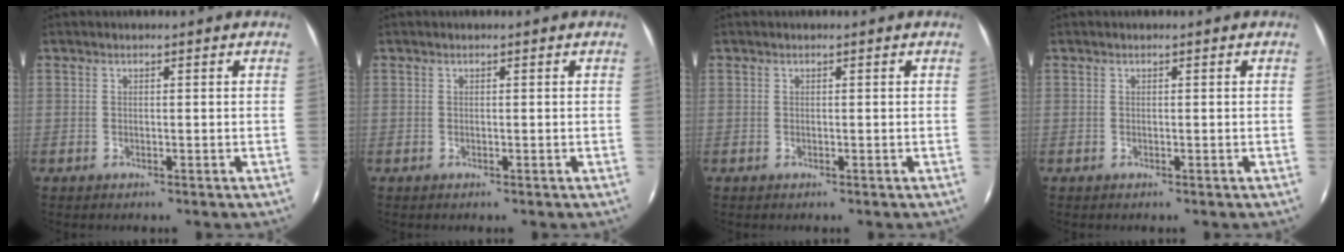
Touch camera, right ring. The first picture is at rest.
{"total": 0.0}
{"total": 0.0}
{"total": 0.0}